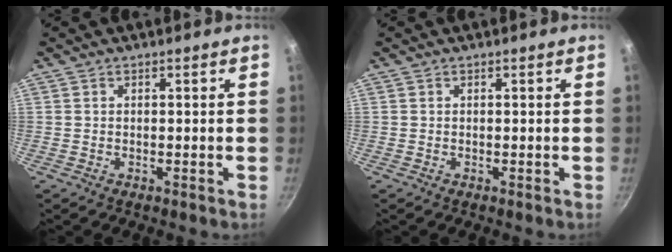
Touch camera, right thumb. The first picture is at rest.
{"total": 0.0}